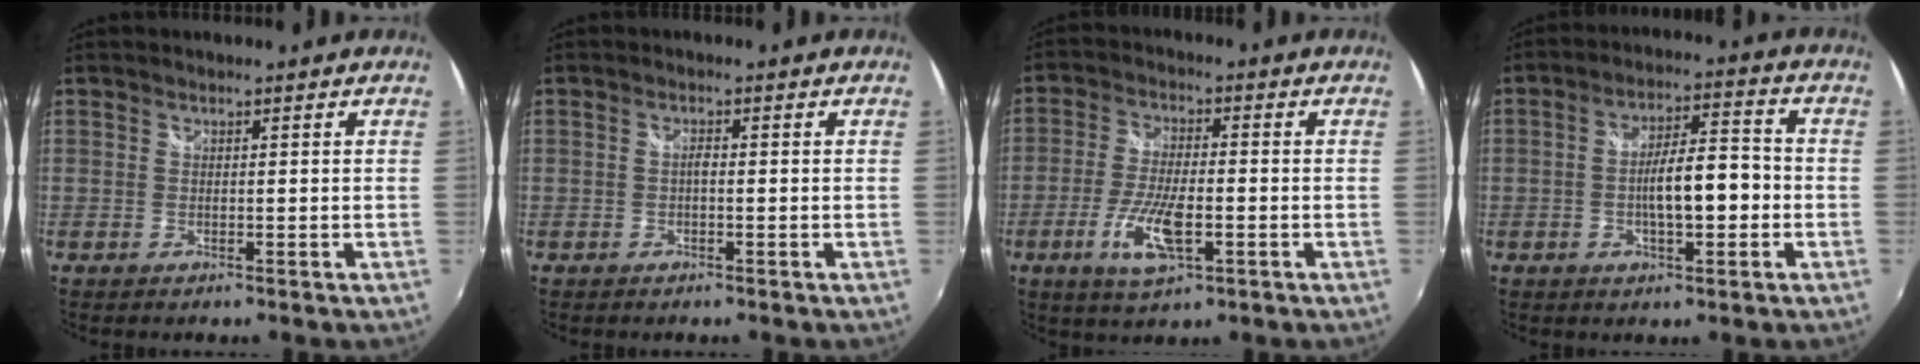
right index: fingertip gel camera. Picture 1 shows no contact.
{"total": 1.0, "force": [-0.3, 0.4, 0.8], "torque": [-0.017, 0.004, -0.007]}
{"total": 9.6, "force": [-3.5, 3.1, 8.4], "torque": [-0.174, -0.011, -0.067]}
{"total": 9.2, "force": [-2.0, 2.5, 8.6], "torque": [-0.145, 0.010, -0.024]}